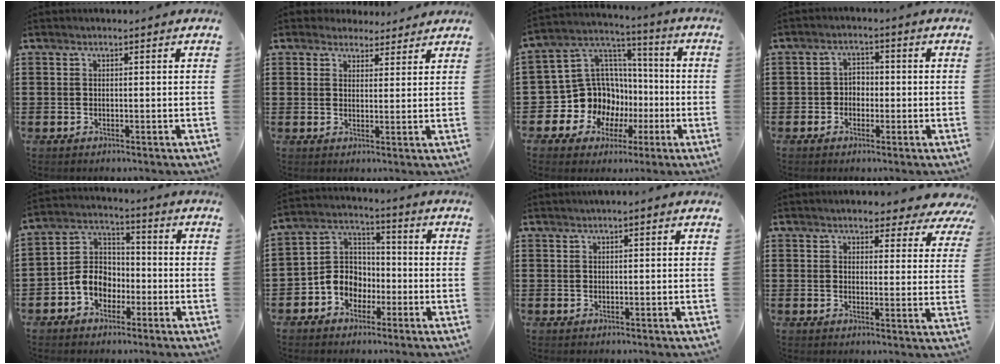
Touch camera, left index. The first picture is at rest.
{"total": 3.2, "force": [2.9, 1.4, 0.1], "torque": [-0.012, 0.002, 0.057]}
{"total": 12.1, "force": [-2.7, 11.3, 3.4], "torque": [-0.117, -0.013, -0.034]}
{"total": 2.6, "force": [-1.0, 2.2, 1.0], "torque": [-0.026, 0.009, -0.025]}
{"total": 6.5, "force": [-2.9, 5.1, 2.7], "torque": [-0.079, 0.012, -0.063]}
{"total": 6.5, "force": [-2.8, 5.6, 1.9], "torque": [-0.069, 0.009, -0.061]}
{"total": 0.7, "force": [0.4, 0.0, 0.5], "torque": [-0.010, 0.001, 0.008]}
{"total": 4.3, "force": [3.9, 1.1, 1.2], "torque": [-0.024, -0.019, 0.067]}